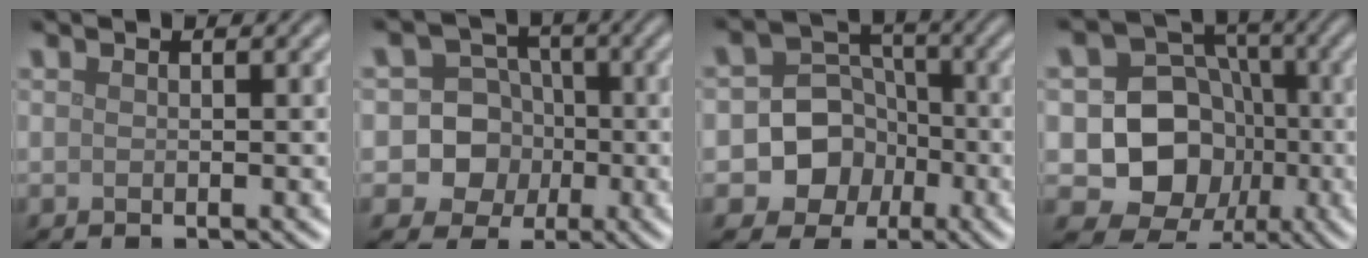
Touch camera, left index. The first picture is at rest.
{"total": 8.8, "force": [-1.3, 8.5, 2.1], "torque": [-0.035, 0.022, -0.047]}
{"total": 7.3, "force": [-2.4, 6.7, 1.9], "torque": [-0.003, 0.010, -0.062]}
{"total": 9.1, "force": [-1.5, 8.0, 4.0], "torque": [-0.039, 0.003, -0.055]}